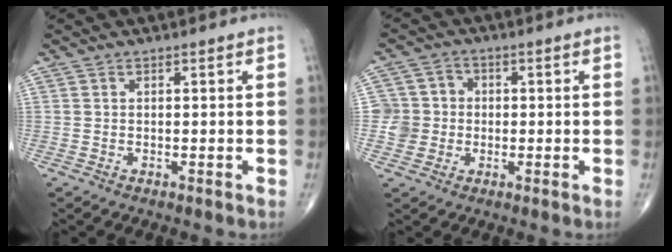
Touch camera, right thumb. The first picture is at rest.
{"total": 6.0, "force": [-0.6, 5.8, 1.1], "torque": [0.010, 0.012, -0.017]}